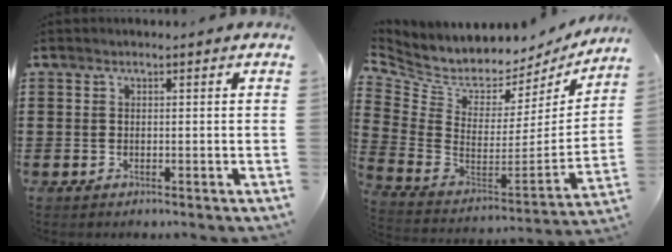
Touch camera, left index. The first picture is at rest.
{"total": 5.6, "force": [4.9, 2.5, 1.1], "torque": [-0.059, -0.053, 0.082]}